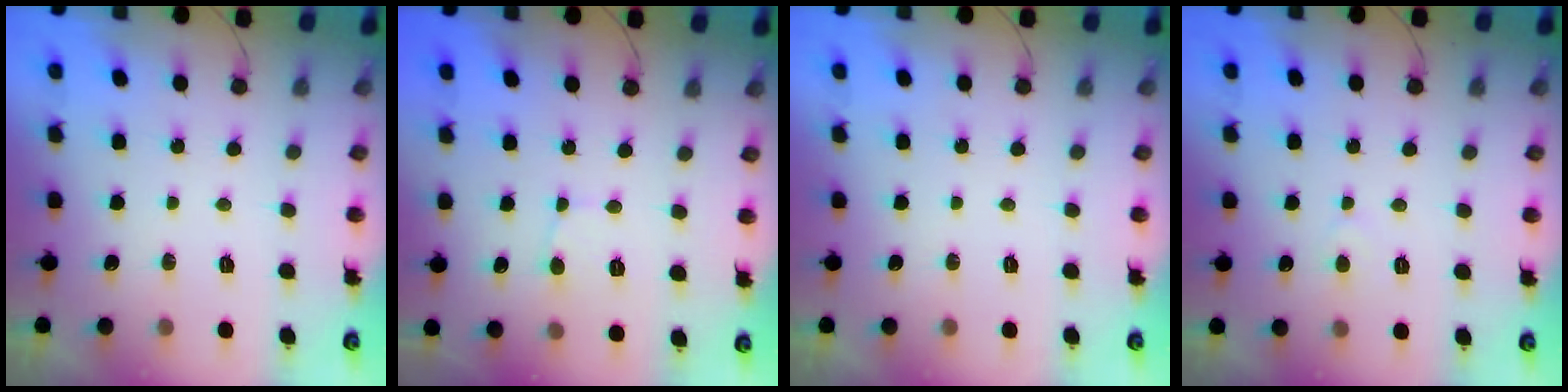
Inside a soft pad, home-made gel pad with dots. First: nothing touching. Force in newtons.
{"total": 3.1, "press": 3.1, "slide": 0.3}
{"total": 0.0}
{"total": 2.4, "press": 2.4, "slide": 0.2}